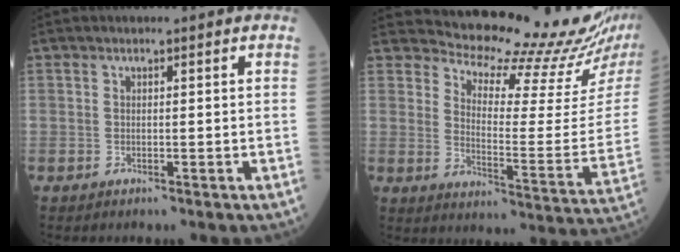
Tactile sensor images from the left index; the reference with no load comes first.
{"total": 19.5, "force": [18.5, 0.6, 5.9], "torque": [-0.096, -0.107, 0.223]}